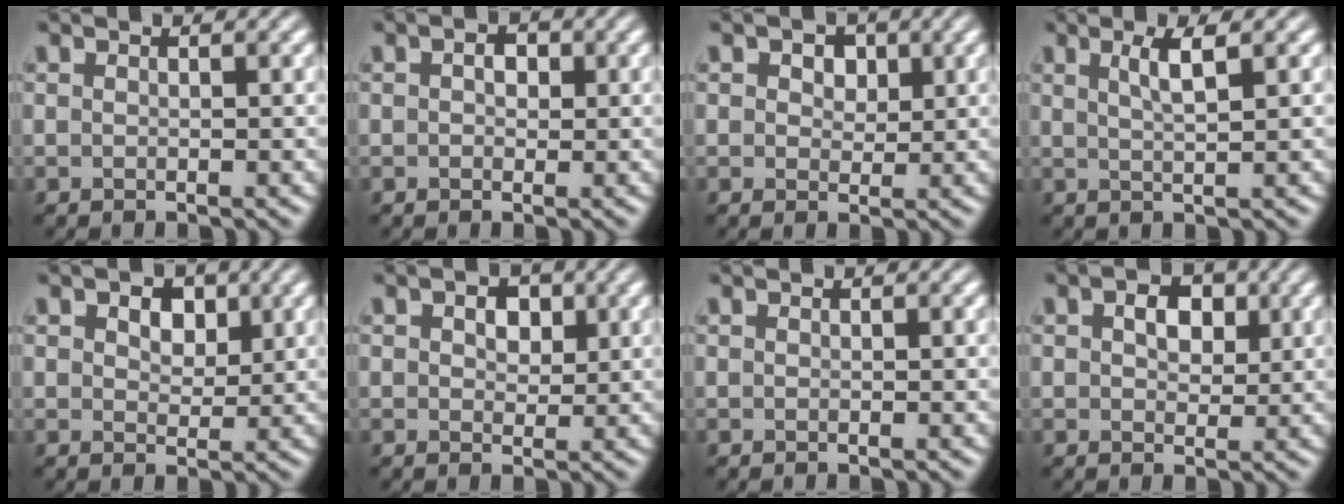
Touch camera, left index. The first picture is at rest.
{"total": 1.7, "force": [0.4, 1.2, 1.1], "torque": [-0.013, 0.001, 0.001]}
{"total": 2.7, "force": [1.2, 1.8, 1.6], "torque": [-0.021, 0.002, 0.008]}
{"total": 2.6, "force": [1.1, 0.6, 2.2], "torque": [-0.034, 0.004, 0.017]}
{"total": 3.3, "force": [1.5, 2.1, 2.0], "torque": [-0.032, 0.004, 0.015]}
{"total": 2.9, "force": [1.1, 1.9, 1.9], "torque": [-0.025, 0.003, 0.012]}
{"total": 0.0}
{"total": 2.9, "force": [0.9, 2.0, 1.9], "torque": [-0.033, 0.003, 0.011]}